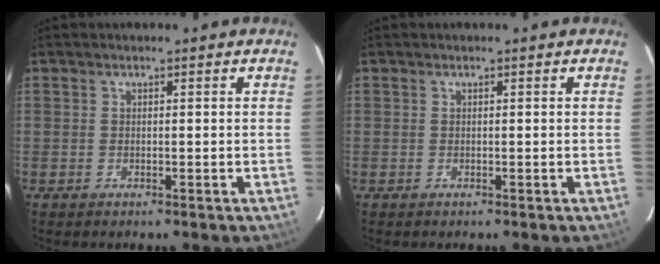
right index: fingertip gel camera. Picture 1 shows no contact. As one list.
[{"total": 0.0}]